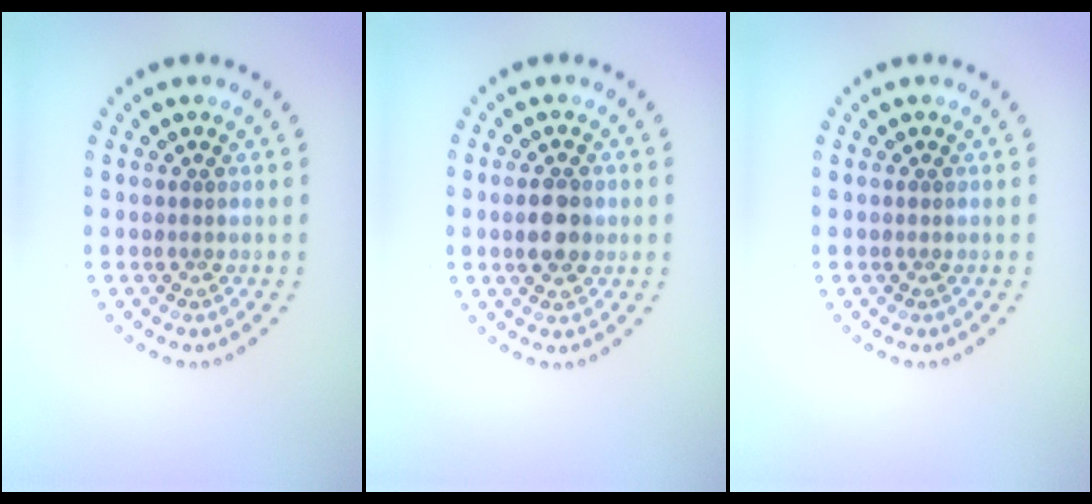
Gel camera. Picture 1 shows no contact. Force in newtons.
{"total": 3.0, "press": 3.0, "slide": 0.1}
{"total": 0.0}